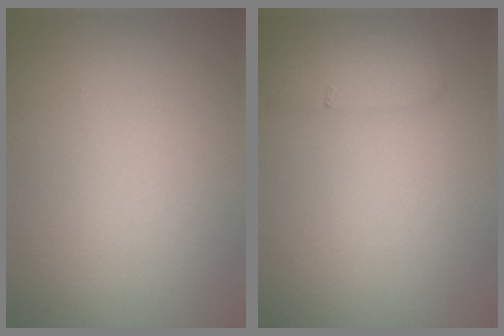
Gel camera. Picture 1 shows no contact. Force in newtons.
{"total": 1.9, "press": 1.9, "slide": 0.1}